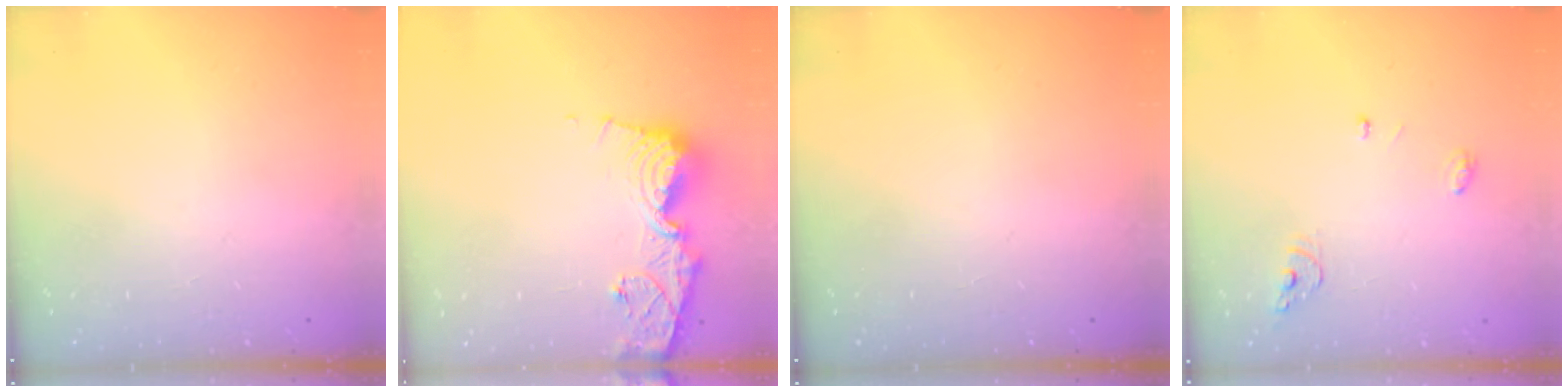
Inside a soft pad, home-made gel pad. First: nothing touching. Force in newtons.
{"total": 11.2, "press": 11.2, "slide": 1.3}
{"total": 0.0}
{"total": 4.0, "press": 4.0, "slide": 0.4}